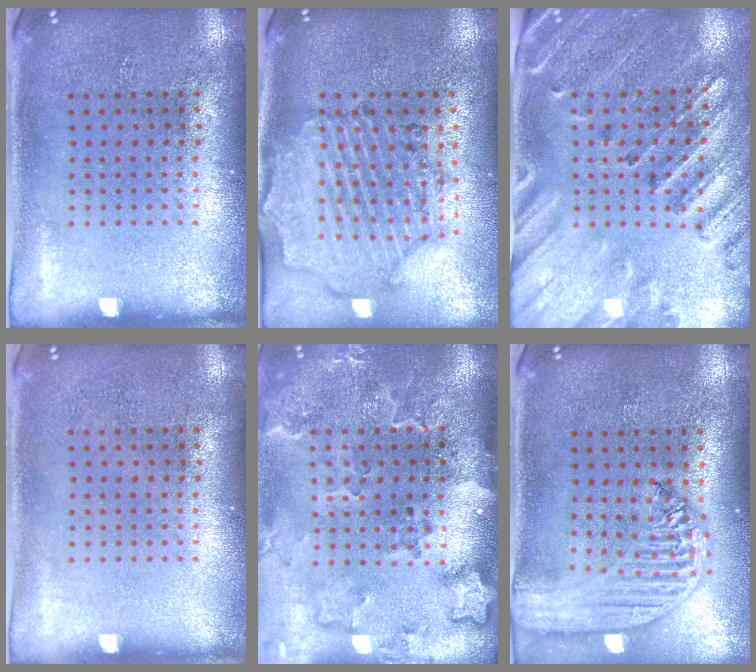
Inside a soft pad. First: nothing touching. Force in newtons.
{"total": 1.6, "press": 1.6, "slide": 0.4}
{"total": 2.6, "press": 2.4, "slide": 0.9}
{"total": 0.0}
{"total": 2.9, "press": 2.3, "slide": 1.8}
{"total": 2.6, "press": 2.1, "slide": 1.5}